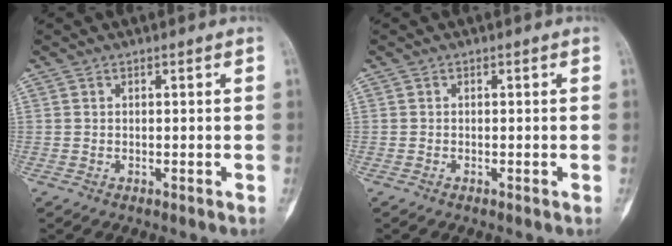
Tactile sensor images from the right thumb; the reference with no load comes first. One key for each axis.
{"total": 0.0}